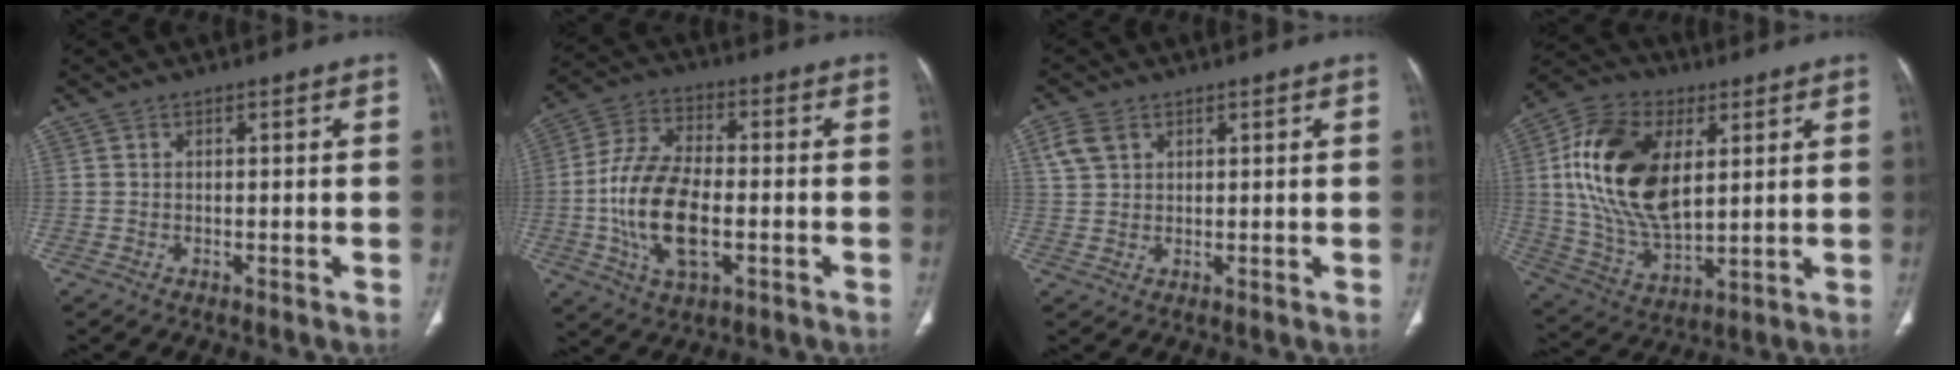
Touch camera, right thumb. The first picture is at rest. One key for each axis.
{"total": 15.3, "fx": -2.7, "fy": 8.1, "fz": 12.7, "tx": -0.249, "ty": 0.016, "tz": -0.050}
{"total": 4.2, "fx": 2.1, "fy": 2.9, "fz": 2.2, "tx": -0.043, "ty": 0.002, "tz": 0.048}
{"total": 20.6, "fx": 4.7, "fy": 11.8, "fz": 16.2, "tx": -0.293, "ty": -0.012, "tz": 0.086}